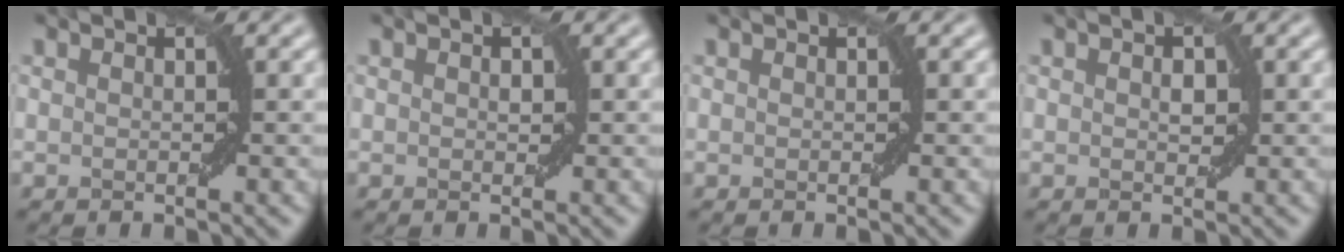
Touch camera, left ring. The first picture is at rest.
{"total": 0.6, "force": [0.1, 0.4, 0.4], "torque": [-0.001, 0.000, 0.002]}
{"total": 0.0}
{"total": 1.1, "force": [0.1, 0.7, 0.8], "torque": [-0.010, 0.002, 0.004]}